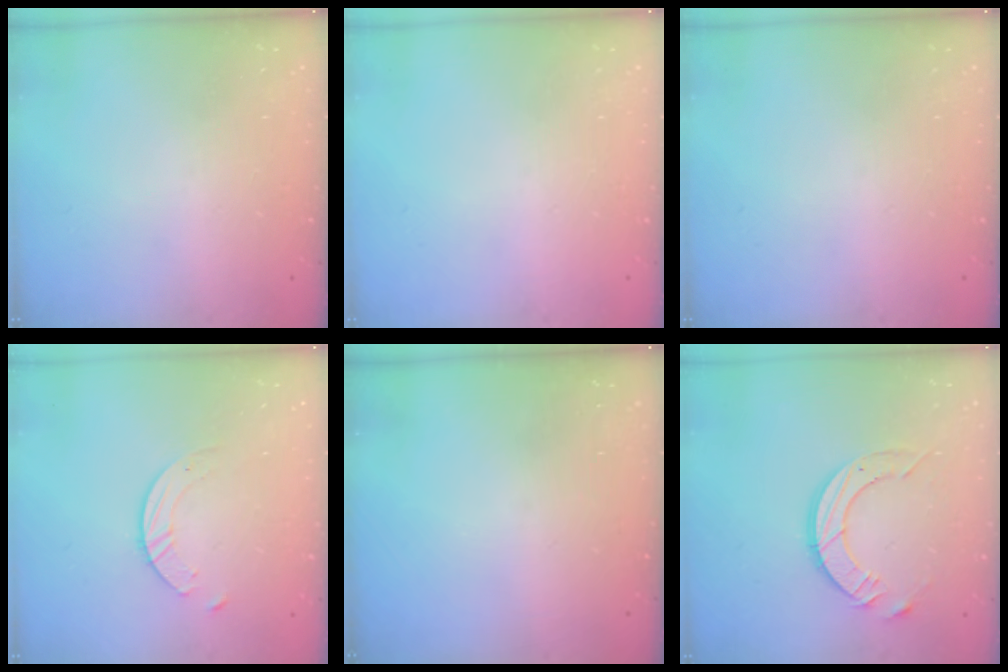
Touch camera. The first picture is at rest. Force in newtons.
{"total": 0.0}
{"total": 0.0}
{"total": 1.4, "press": 1.4, "slide": 0.2}
{"total": 0.0}
{"total": 10.4, "press": 10.3, "slide": 0.9}